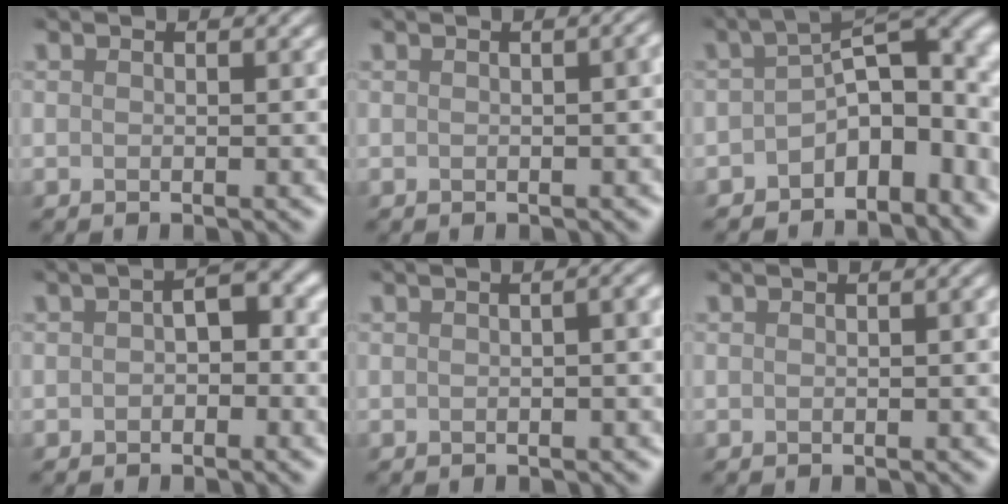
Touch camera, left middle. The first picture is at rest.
{"total": 2.8, "force": [-0.7, 1.5, 2.3], "torque": [-0.005, 0.014, -0.015]}
{"total": 8.7, "force": [-3.2, 5.0, 6.4], "torque": [-0.069, 0.000, -0.055]}
{"total": 2.4, "force": [-0.8, 1.4, 1.7], "torque": [-0.020, 0.012, -0.022]}
{"total": 4.0, "force": [-0.6, 2.0, 3.4], "torque": [-0.020, 0.013, -0.020]}
{"total": 1.8, "force": [-0.4, 0.9, 1.5], "torque": [-0.007, 0.011, -0.010]}